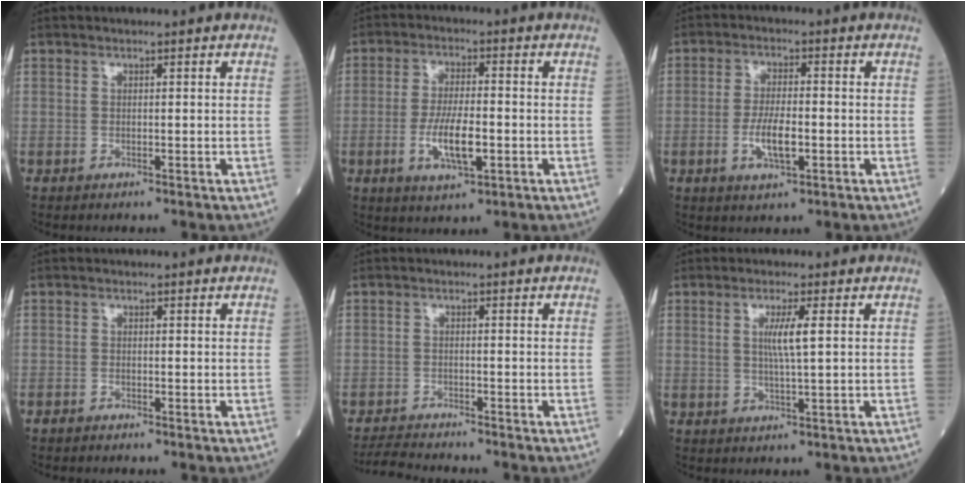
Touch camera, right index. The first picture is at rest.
{"total": 7.8, "force": [-2.1, 2.0, 7.3], "torque": [-0.143, -0.006, -0.035]}
{"total": 6.0, "force": [-1.6, 1.7, 5.5], "torque": [-0.109, -0.003, -0.028]}
{"total": 0.7, "force": [-0.6, 0.2, 0.2], "torque": [-0.006, 0.000, -0.013]}
{"total": 3.6, "force": [-3.6, 0.0, 0.4], "torque": [-0.011, -0.020, -0.064]}
{"total": 4.0, "force": [0.8, -0.3, 3.9], "torque": [-0.077, -0.002, 0.015]}